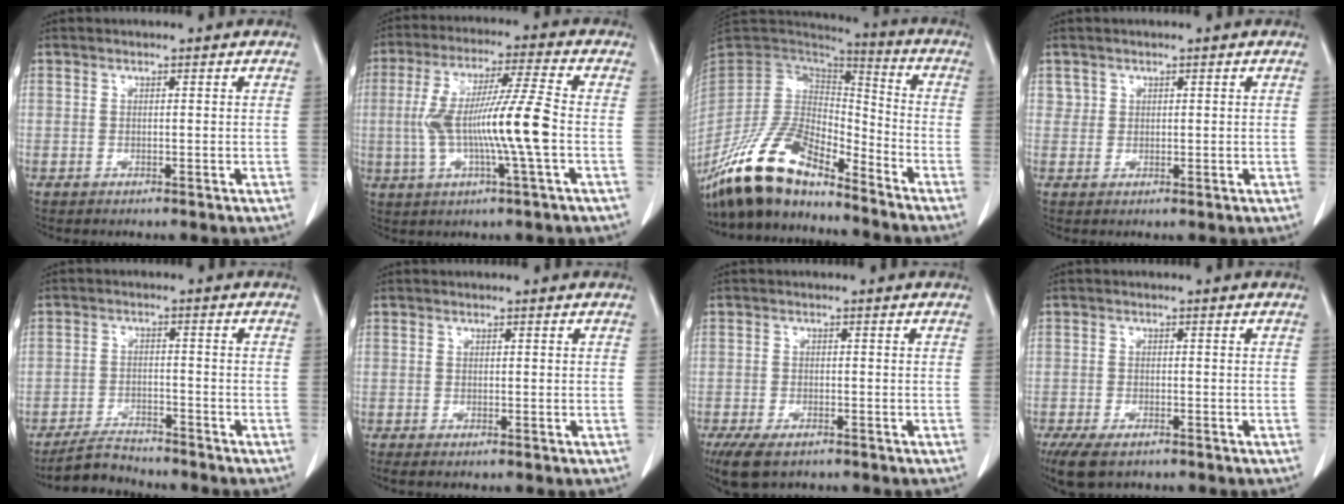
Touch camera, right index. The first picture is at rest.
{"total": 12.5, "force": [-1.7, -0.3, 12.4], "torque": [-0.242, 0.007, -0.034]}
{"total": 16.8, "force": [-13.9, 5.0, 8.1], "torque": [-0.153, 0.011, -0.262]}
{"total": 1.3, "force": [0.6, 1.1, -0.1], "torque": [0.015, 0.000, 0.005]}
{"total": 5.3, "force": [-5.1, 1.1, 0.7], "torque": [-0.015, -0.012, -0.090]}
{"total": 1.5, "force": [-1.2, 0.2, 0.9], "torque": [-0.013, -0.003, -0.014]}
{"total": 6.6, "force": [-4.8, 2.7, 3.7], "torque": [-0.064, -0.010, -0.078]}
{"total": 6.7, "force": [-4.9, 2.7, 3.7], "torque": [-0.063, -0.010, -0.079]}